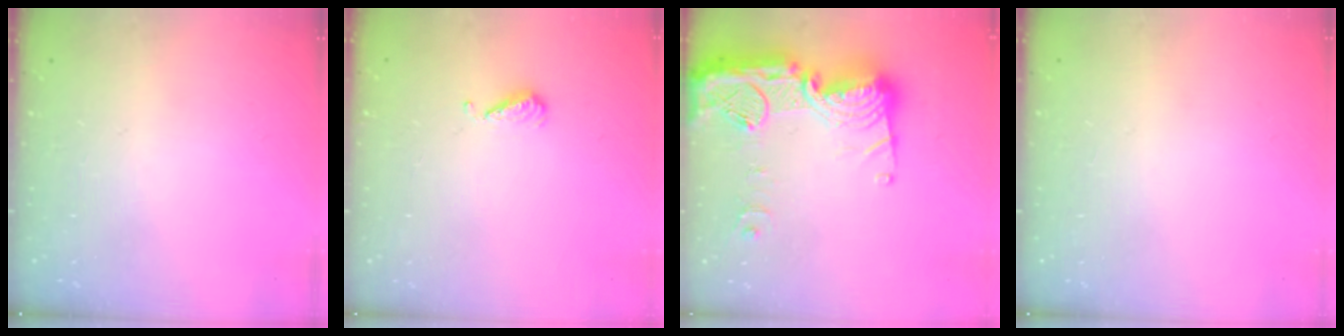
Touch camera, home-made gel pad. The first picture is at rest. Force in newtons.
{"total": 4.8, "press": 4.7, "slide": 0.9}
{"total": 23.2, "press": 23.1, "slide": 2.1}
{"total": 1.0, "press": 0.8, "slide": 0.6}